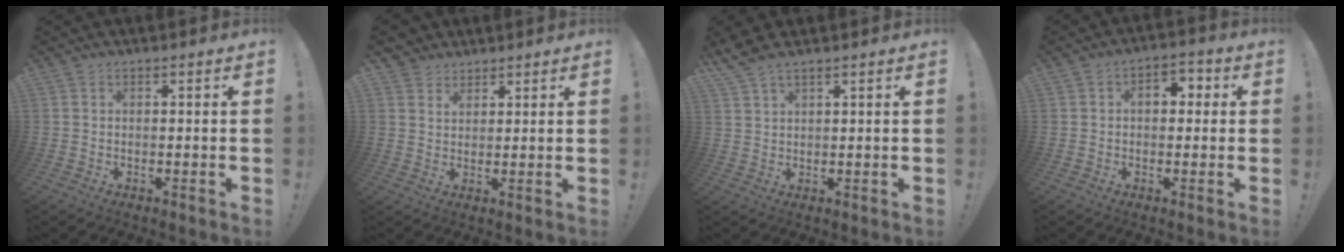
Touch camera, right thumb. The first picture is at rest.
{"total": 3.8, "force": [2.9, 2.5, 0.1], "torque": [-0.003, -0.018, 0.054]}
{"total": 4.0, "force": [3.4, 0.5, 2.1], "torque": [-0.049, -0.017, 0.066]}
{"total": 5.1, "force": [0.5, 3.6, 3.5], "torque": [-0.041, 0.005, 0.003]}